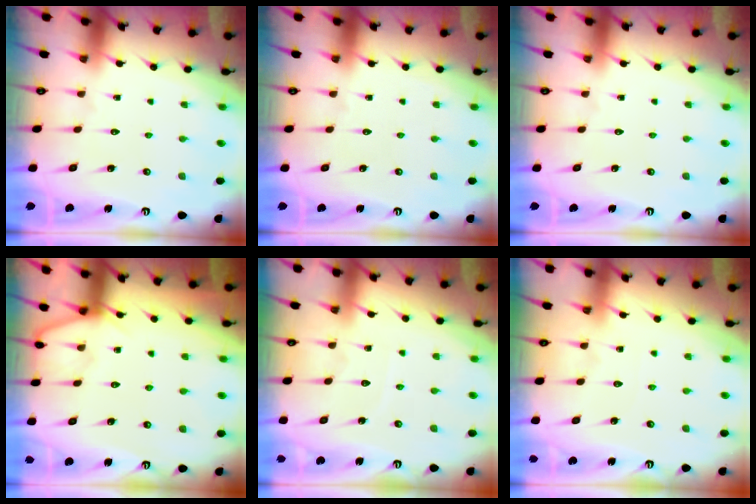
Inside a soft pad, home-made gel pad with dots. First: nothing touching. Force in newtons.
{"total": 0.0}
{"total": 0.0}
{"total": 5.9, "press": 5.9, "slide": 0.6}
{"total": 3.8, "press": 3.7, "slide": 0.4}
{"total": 3.4, "press": 3.4, "slide": 0.5}